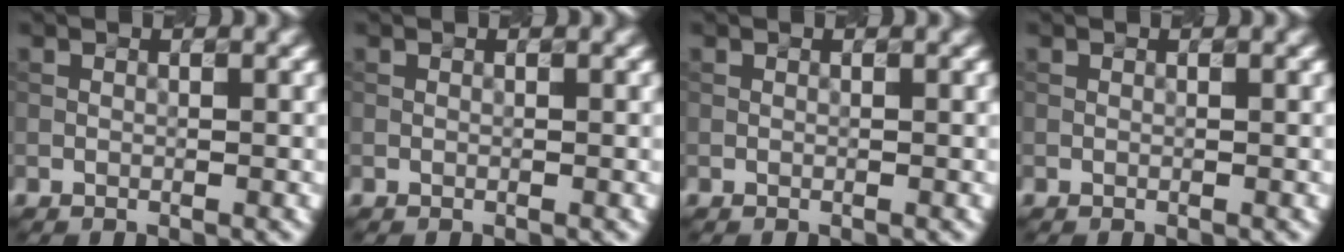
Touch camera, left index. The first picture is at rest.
{"total": 0.0}
{"total": 0.0}
{"total": 0.0}